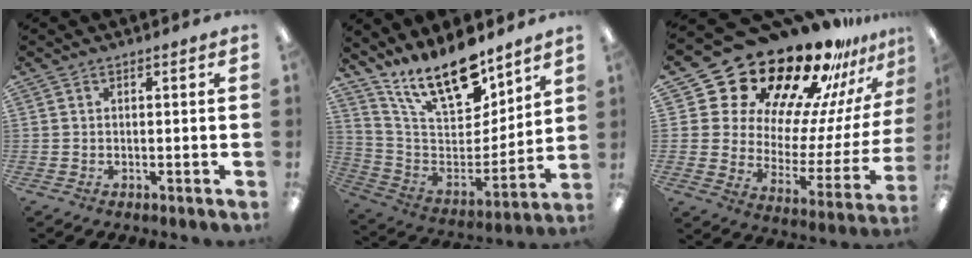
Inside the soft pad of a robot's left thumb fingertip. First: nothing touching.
{"total": 18.7, "force": [14.5, 7.1, 9.3], "torque": [-0.176, -0.097, 0.260]}
{"total": 25.9, "force": [20.9, 11.3, 10.3], "torque": [-0.167, -0.167, 0.376]}